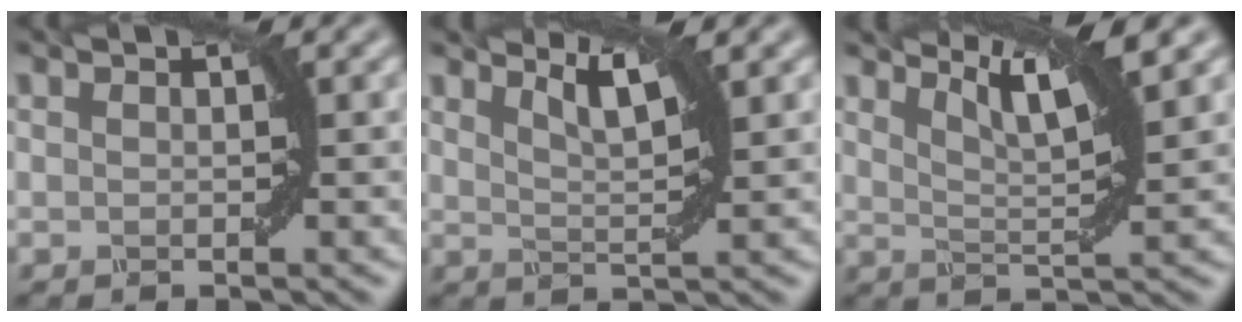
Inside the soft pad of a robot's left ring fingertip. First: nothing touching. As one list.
[{"total": 3.1, "force": [2.1, 0.7, 2.3], "torque": [-0.037, 0.004, 0.035]}, {"total": 5.3, "force": [3.6, 1.0, 3.8], "torque": [-0.060, 0.007, 0.063]}]